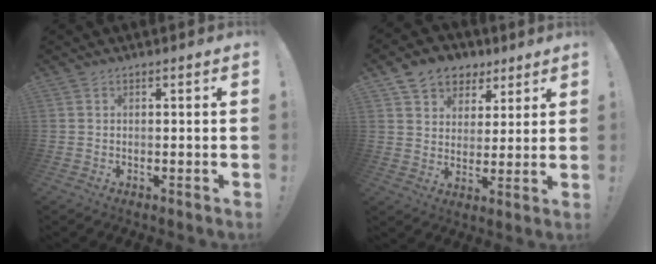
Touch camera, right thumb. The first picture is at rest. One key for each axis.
{"total": 9.5, "fx": 5.7, "fy": 7.3, "fz": 2.3, "tx": -0.031, "ty": -0.034, "tz": 0.112}